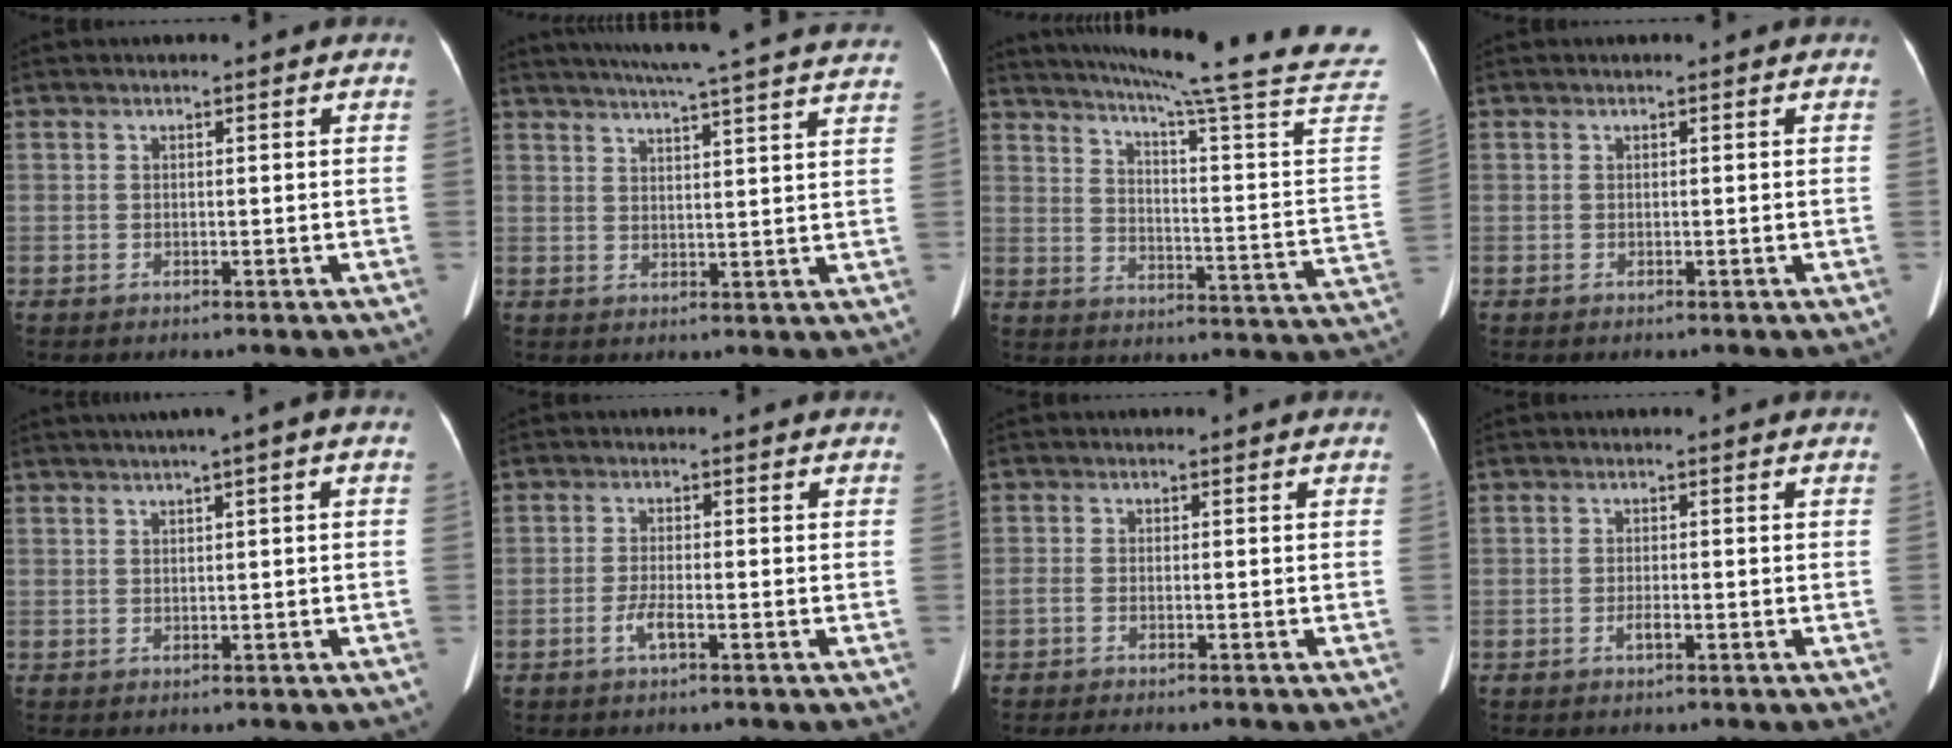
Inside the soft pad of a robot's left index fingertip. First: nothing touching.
{"total": 23.6, "force": [21.2, -0.2, 10.3], "torque": [-0.163, -0.017, 0.260]}
{"total": 26.7, "force": [22.8, -2.9, 13.6], "torque": [-0.210, -0.112, 0.285]}
{"total": 0.0}
{"total": 4.3, "force": [2.0, -0.1, 3.9], "torque": [-0.064, 0.021, 0.030]}
{"total": 2.4, "force": [-1.3, 0.2, 1.9], "torque": [-0.047, -0.004, -0.028]}
{"total": 3.1, "force": [-2.5, 0.6, 1.7], "torque": [-0.026, -0.005, -0.036]}
{"total": 1.1, "force": [-0.7, 0.2, 0.9], "torque": [-0.022, -0.002, -0.013]}